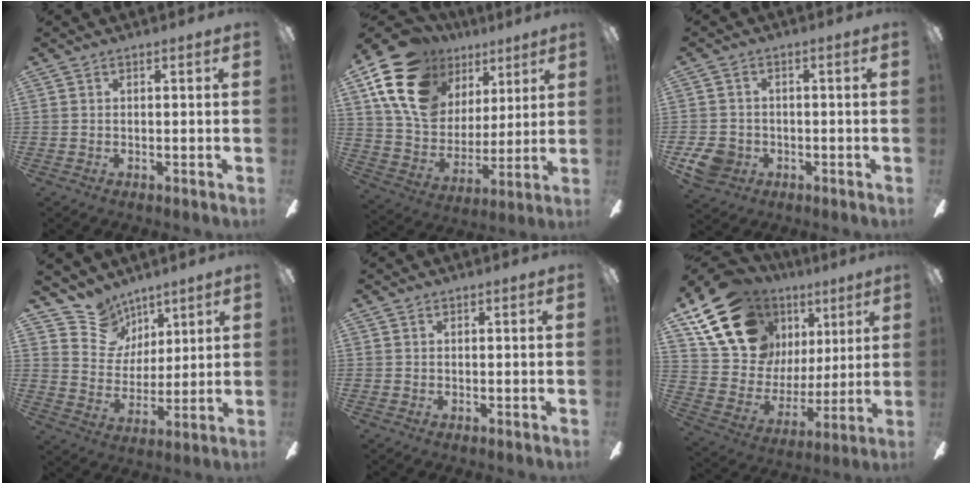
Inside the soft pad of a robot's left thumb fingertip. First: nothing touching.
{"total": 20.7, "force": [10.5, 14.6, 10.2], "torque": [-0.209, -0.037, 0.197]}
{"total": 6.2, "force": [-2.4, 5.1, 2.4], "torque": [-0.057, 0.014, -0.046]}
{"total": 10.9, "force": [7.9, 7.4, 1.0], "torque": [-0.040, -0.059, 0.155]}
{"total": 0.0}
{"total": 20.2, "force": [11.6, 14.0, 8.8], "torque": [-0.168, -0.047, 0.226]}